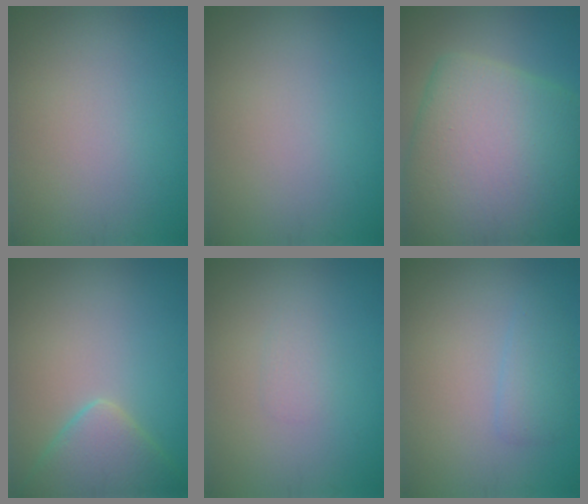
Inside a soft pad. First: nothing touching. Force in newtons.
{"total": 0.0}
{"total": 13.3, "press": 13.2, "slide": 0.7}
{"total": 4.7, "press": 4.7, "slide": 0.3}
{"total": 0.8, "press": 0.8, "slide": 0.1}
{"total": 1.9, "press": 1.9, "slide": 0.1}